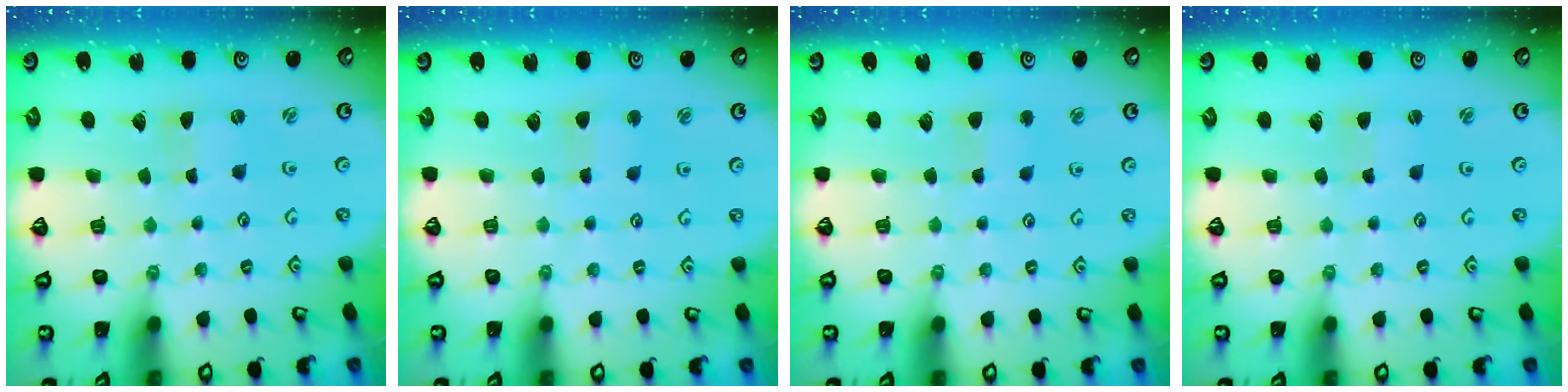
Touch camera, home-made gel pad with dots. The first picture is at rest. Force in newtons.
{"total": 2.7, "press": 2.7, "slide": 0.3}
{"total": 3.7, "press": 3.7, "slide": 0.4}
{"total": 1.7, "press": 1.7, "slide": 0.4}